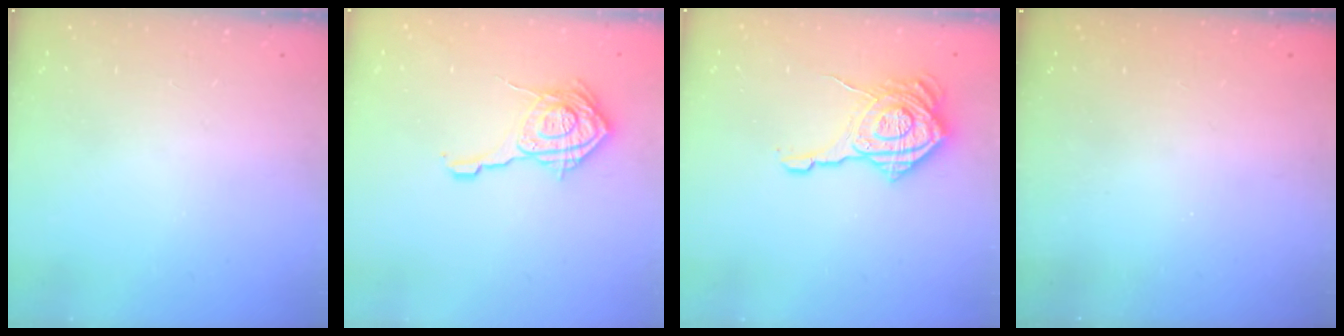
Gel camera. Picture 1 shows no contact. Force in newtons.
{"total": 15.4, "press": 15.4, "slide": 0.7}
{"total": 17.6, "press": 17.5, "slide": 1.1}
{"total": 2.3, "press": 2.2, "slide": 0.8}